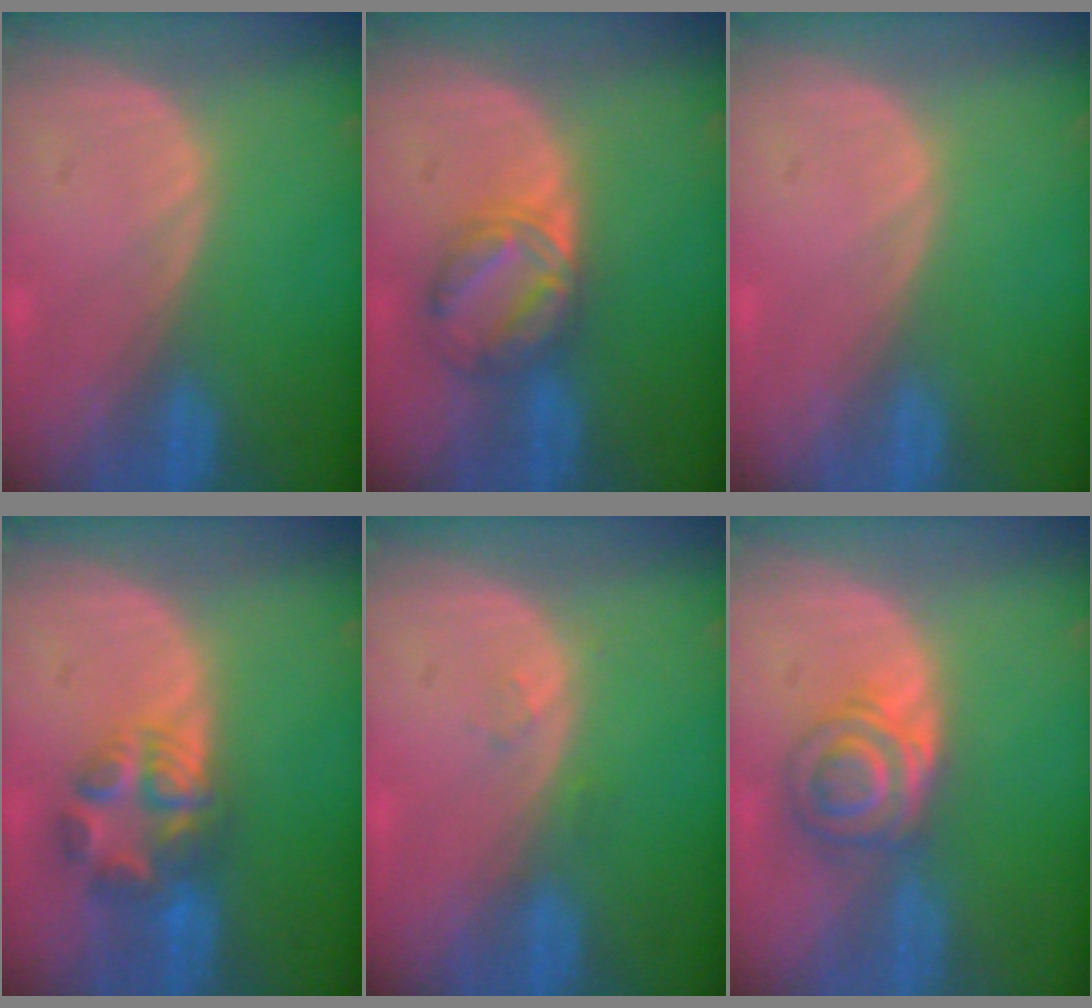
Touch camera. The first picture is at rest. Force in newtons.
{"total": 5.8, "press": 5.8, "slide": 0.0}
{"total": 0.0}
{"total": 6.1, "press": 6.0, "slide": 1.2}
{"total": 1.1, "press": 1.0, "slide": 0.1}
{"total": 6.0, "press": 5.5, "slide": 2.2}